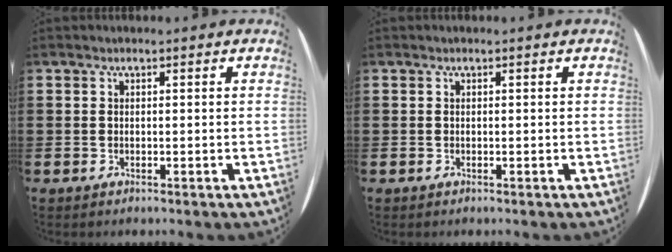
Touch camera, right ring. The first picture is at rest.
{"total": 0.0}